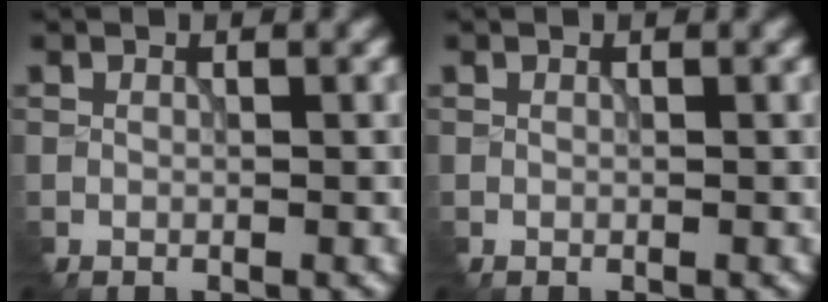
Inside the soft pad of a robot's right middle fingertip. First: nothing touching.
{"total": 0.0}